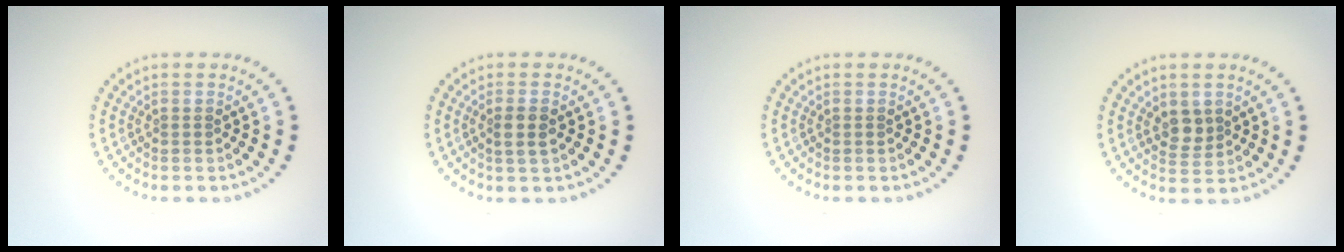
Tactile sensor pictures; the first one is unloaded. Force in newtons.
{"total": 1.8, "press": 1.7, "slide": 0.7}
{"total": 0.0}
{"total": 2.0, "press": 1.8, "slide": 0.9}